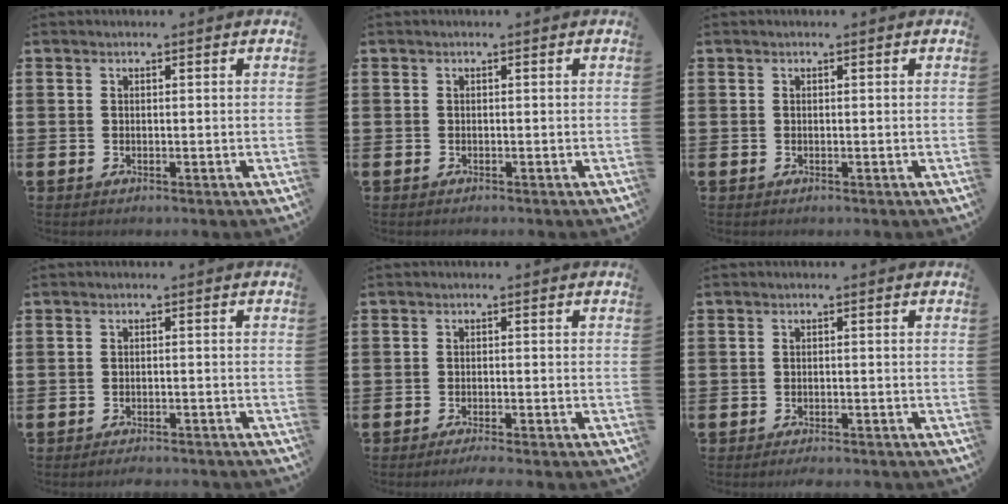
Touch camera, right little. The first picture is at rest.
{"total": 0.0}
{"total": 0.0}
{"total": 1.6, "force": [-1.6, -0.1, 0.1], "torque": [-0.004, 0.003, -0.033]}
{"total": 1.4, "force": [-1.3, -0.2, 0.6], "torque": [-0.008, -0.001, -0.024]}
{"total": 1.3, "force": [-1.3, 0.0, 0.2], "torque": [-0.007, 0.000, -0.026]}